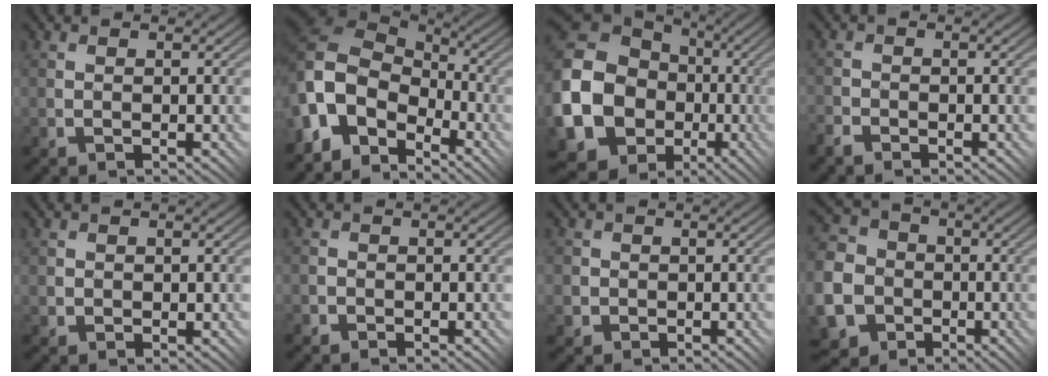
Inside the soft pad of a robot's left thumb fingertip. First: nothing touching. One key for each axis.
{"total": 10.9, "fx": -3.4, "fy": 8.3, "fz": 6.2, "tx": -0.156, "ty": 0.000, "tz": -0.080}
{"total": 21.3, "fx": -3.1, "fy": 18.7, "fz": 9.7, "tx": -0.240, "ty": -0.034, "tz": -0.084}
{"total": 2.1, "fx": -1.8, "fy": 1.1, "fz": 0.4, "tx": -0.016, "ty": -0.001, "tz": -0.043}
{"total": 1.2, "fx": 0.2, "fy": 1.1, "fz": 0.1, "tx": -0.006, "ty": -0.001, "tz": 0.007}
{"total": 1.6, "fx": -0.8, "fy": 1.3, "fz": -0.3, "tx": 0.018, "ty": 0.013, "tz": -0.025}
{"total": 3.7, "fx": -0.4, "fy": 3.7, "fz": 0.2, "tx": -0.015, "ty": 0.011, "tz": -0.031}
{"total": 18.4, "fx": -5.5, "fy": 16.8, "fz": 5.0, "tx": -0.192, "ty": -0.049, "tz": -0.124}